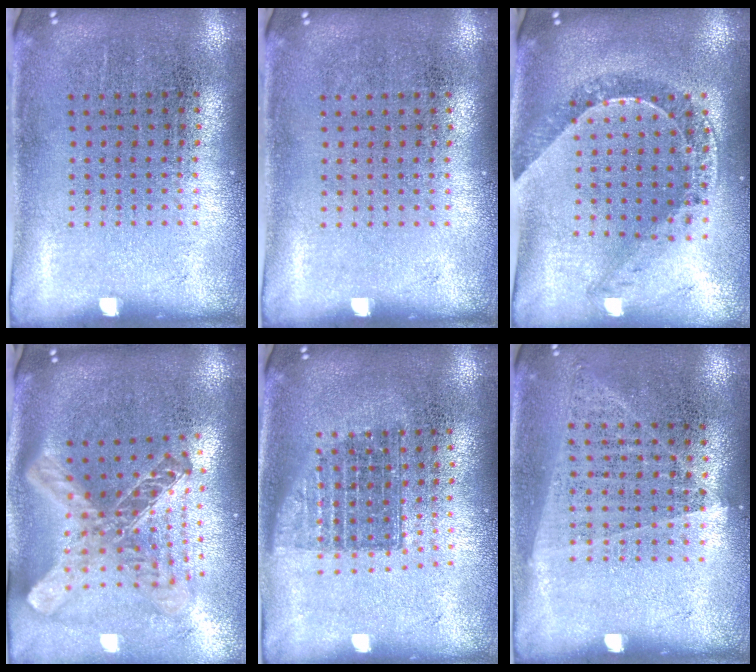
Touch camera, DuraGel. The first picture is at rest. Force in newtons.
{"total": 0.0}
{"total": 0.5, "press": 0.5, "slide": 0.1}
{"total": 2.7, "press": 2.0, "slide": 1.9}
{"total": 1.3, "press": 1.1, "slide": 0.8}
{"total": 1.0, "press": 0.9, "slide": 0.4}